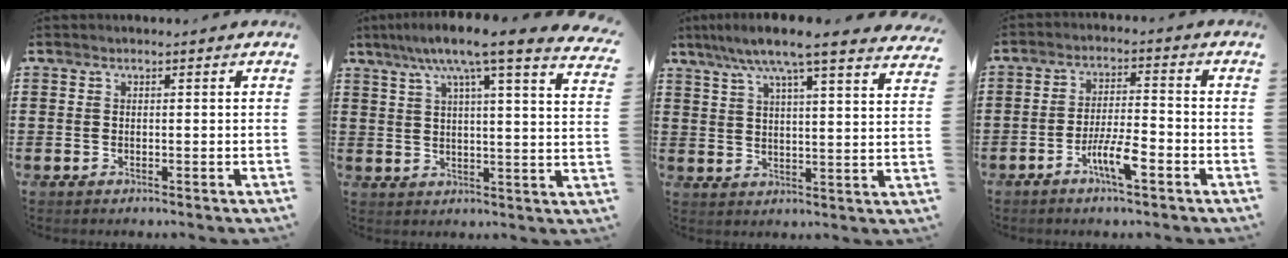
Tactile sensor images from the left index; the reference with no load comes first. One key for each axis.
{"total": 8.7, "fx": 6.4, "fy": 0.2, "fz": 5.9, "tx": -0.122, "ty": -0.030, "tz": 0.100}
{"total": 8.2, "fx": 6.6, "fy": 0.0, "fz": 4.8, "tx": -0.114, "ty": -0.022, "tz": 0.114}
{"total": 6.1, "fx": -3.2, "fy": 1.2, "fz": 5.1, "tx": -0.103, "ty": -0.002, "tz": -0.061}